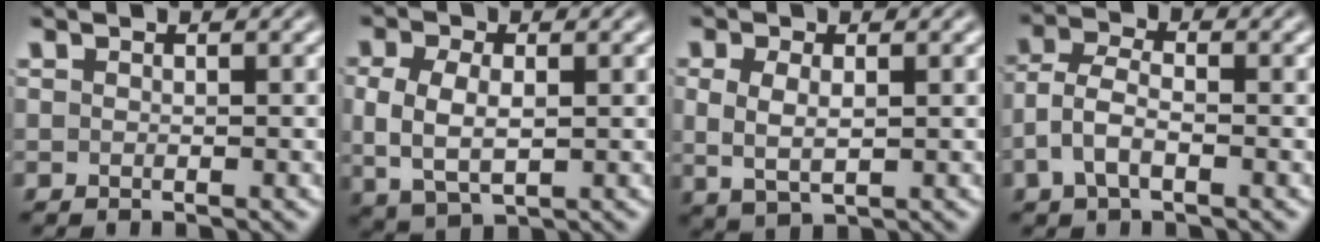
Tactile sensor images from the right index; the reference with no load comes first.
{"total": 5.2, "force": [0.1, 3.7, 3.7], "torque": [-0.086, -0.016, 0.017]}
{"total": 4.0, "force": [0.4, 2.6, 3.0], "torque": [-0.059, -0.007, 0.016]}
{"total": 4.1, "force": [-1.0, 2.8, 2.9], "torque": [-0.067, -0.017, -0.010]}